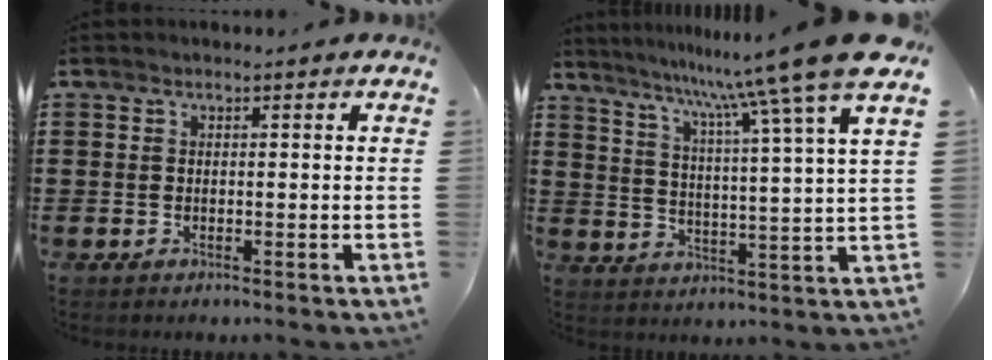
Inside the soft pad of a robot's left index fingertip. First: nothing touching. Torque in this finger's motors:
{"motor_torque": [1.21, -0.92, 1.05, 0.21]}